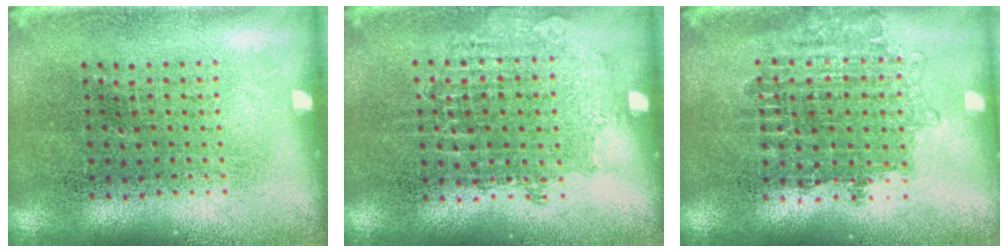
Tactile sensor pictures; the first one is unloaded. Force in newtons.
{"total": 0.8, "press": 0.8, "slide": 0.3}
{"total": 1.7, "press": 1.4, "slide": 1.0}